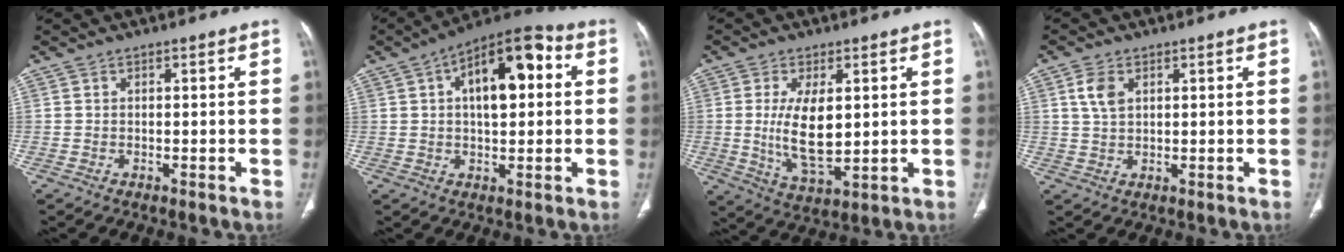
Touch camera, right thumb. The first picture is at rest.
{"total": 14.7, "force": [3.2, 7.1, 12.4], "torque": [-0.167, 0.028, 0.042]}
{"total": 10.8, "force": [1.1, 5.0, 9.5], "torque": [-0.166, -0.022, 0.031]}
{"total": 4.1, "force": [1.5, 2.5, 2.8], "torque": [-0.054, -0.001, 0.034]}